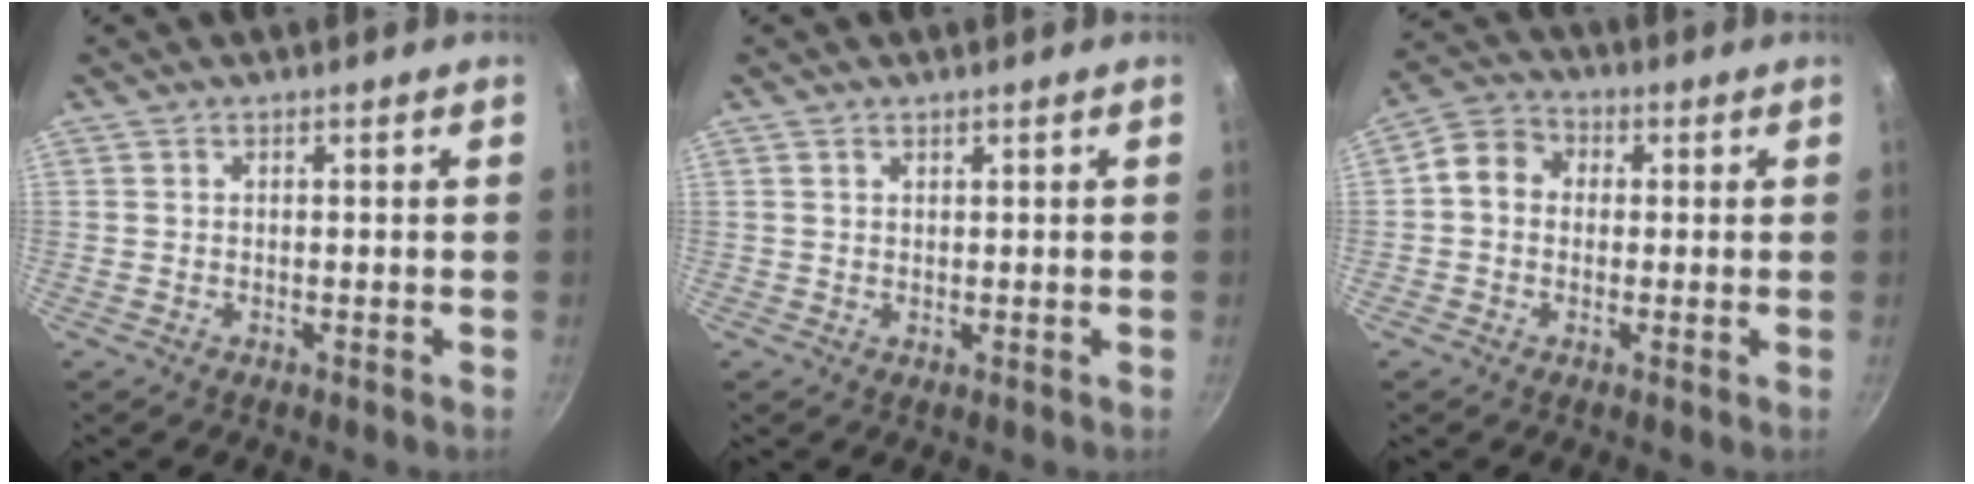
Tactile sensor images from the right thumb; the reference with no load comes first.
{"total": 0.9, "force": [0.7, 0.4, 0.3], "torque": [-0.002, -0.001, 0.012]}
{"total": 6.6, "force": [0.3, 5.6, 3.4], "torque": [-0.039, 0.015, -0.016]}